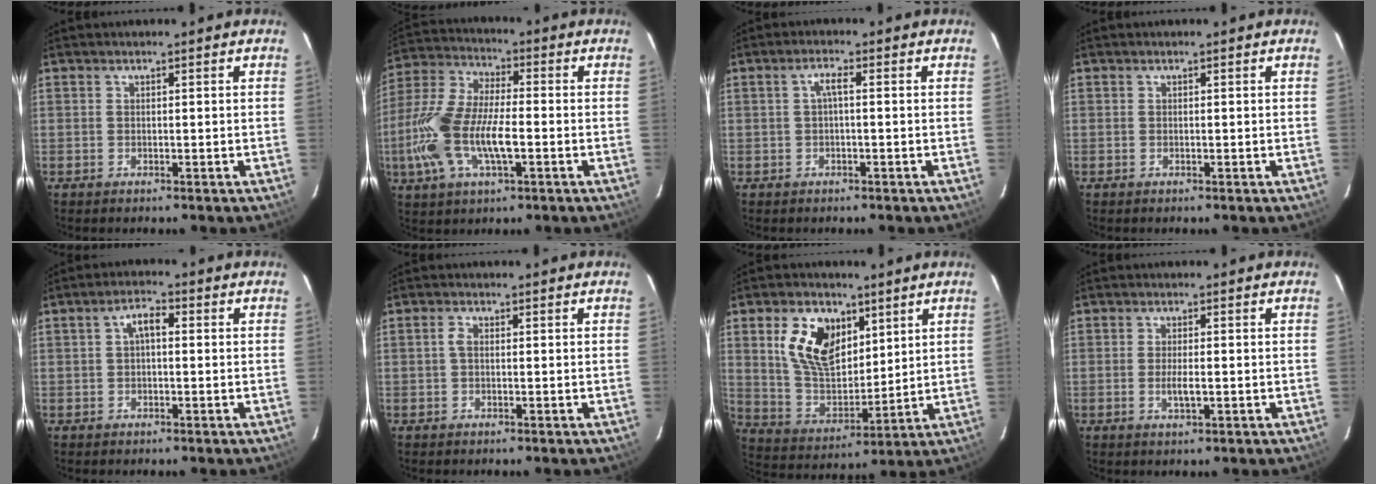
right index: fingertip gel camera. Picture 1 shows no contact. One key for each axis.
{"total": 15.8, "fx": -3.8, "fy": 6.2, "fz": 14.0, "tx": -0.310, "ty": -0.001, "tz": -0.077}
{"total": 2.1, "fx": -0.1, "fy": 0.4, "fz": 2.0, "tx": -0.041, "ty": 0.008, "tz": -0.001}
{"total": 0.0}
{"total": 3.3, "fx": 0.3, "fy": 1.6, "fz": 2.9, "tx": -0.054, "ty": 0.015, "tz": 0.005}
{"total": 1.4, "fx": 0.0, "fy": 0.9, "fz": 1.1, "tx": -0.024, "ty": 0.006, "tz": -0.003}
{"total": 13.4, "fx": 5.6, "fy": 8.2, "fz": 9.0, "tx": -0.176, "ty": 0.015, "tz": 0.115}
{"total": 3.1, "fx": -0.7, "fy": 0.7, "fz": 2.9, "tx": -0.053, "ty": -0.004, "tz": -0.011}